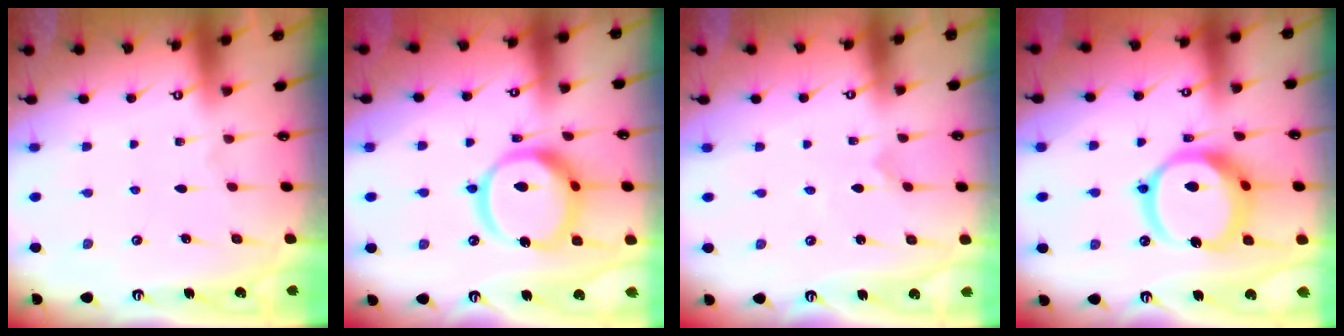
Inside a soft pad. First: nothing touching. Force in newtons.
{"total": 17.5, "press": 17.4, "slide": 2.2}
{"total": 0.0}
{"total": 16.3, "press": 16.2, "slide": 1.8}